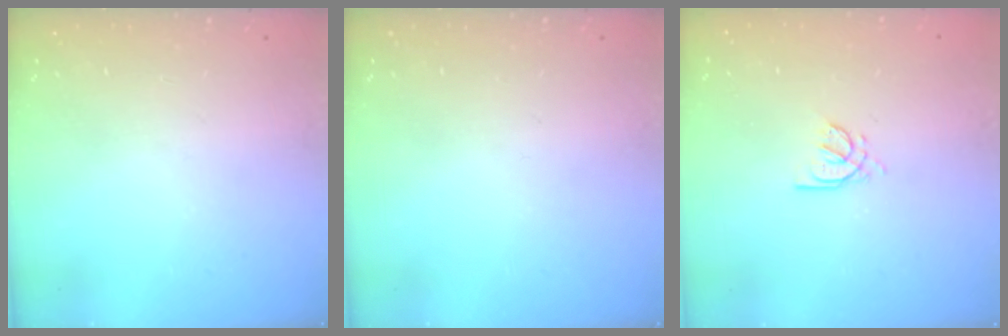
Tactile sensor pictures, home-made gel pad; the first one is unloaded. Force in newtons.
{"total": 0.0}
{"total": 2.4, "press": 2.4, "slide": 0.6}